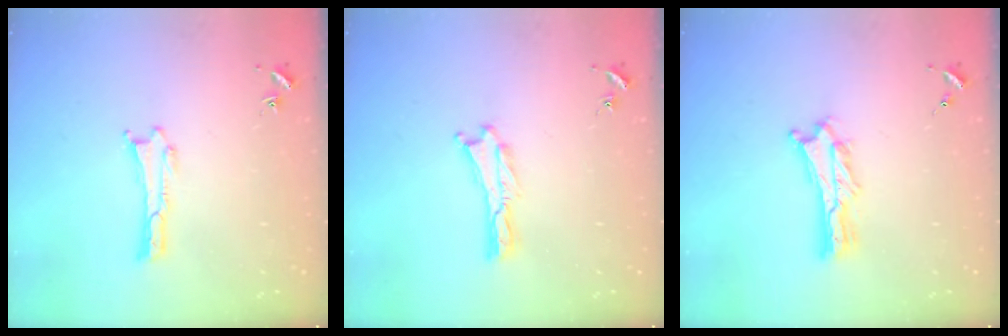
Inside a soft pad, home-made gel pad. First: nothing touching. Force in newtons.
{"total": 0.0}
{"total": 2.6, "press": 2.6, "slide": 0.3}